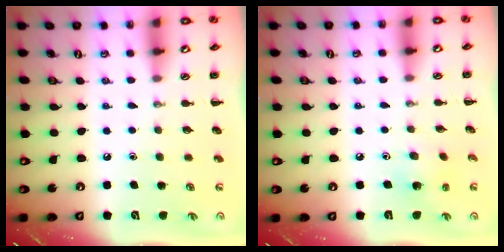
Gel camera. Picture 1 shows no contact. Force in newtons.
{"total": 2.5, "press": 2.4, "slide": 0.7}